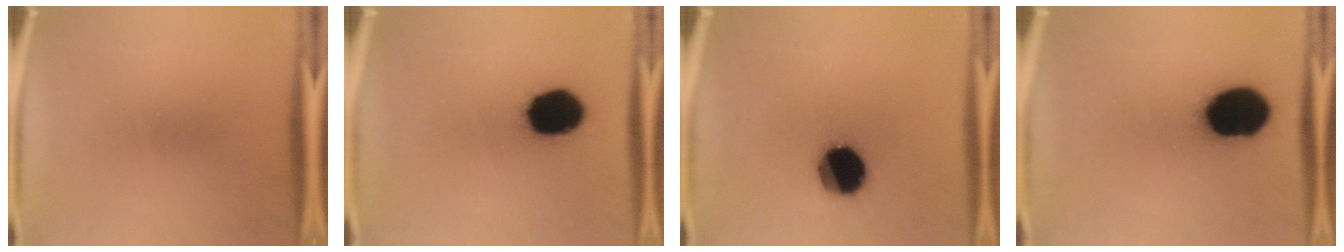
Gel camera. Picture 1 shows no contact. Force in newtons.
{"total": 15.9}
{"total": 16.6}
{"total": 20.4}